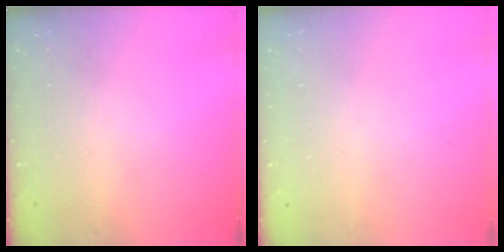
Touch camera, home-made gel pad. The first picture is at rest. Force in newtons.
{"total": 2.4, "press": 2.4, "slide": 0.2}